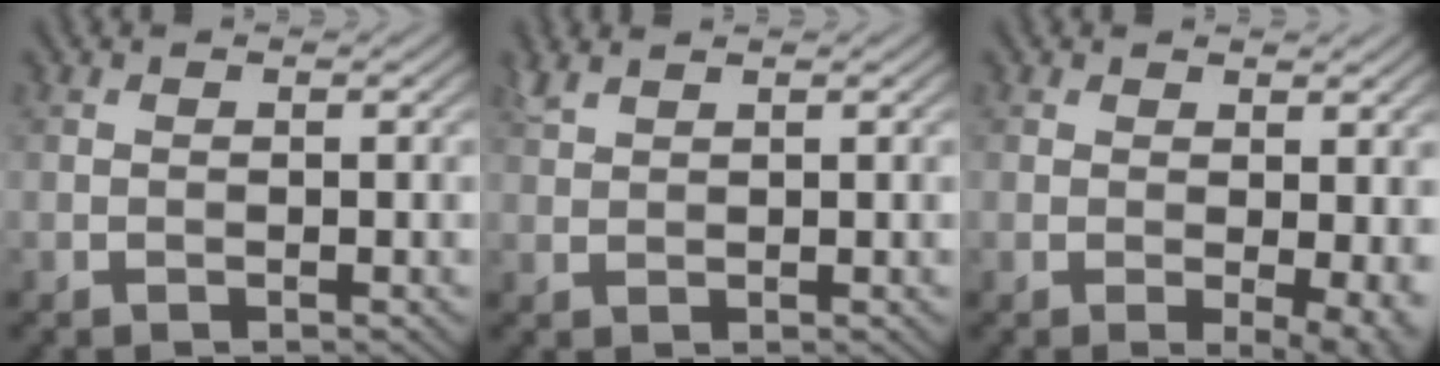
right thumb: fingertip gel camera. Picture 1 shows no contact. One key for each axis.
{"total": 1.6, "fx": 1.4, "fy": 0.2, "fz": 0.8, "tx": -0.028, "ty": 0.009, "tz": 0.037}
{"total": 3.7, "fx": 0.2, "fy": 1.4, "fz": 3.4, "tx": -0.045, "ty": -0.005, "tz": 0.003}